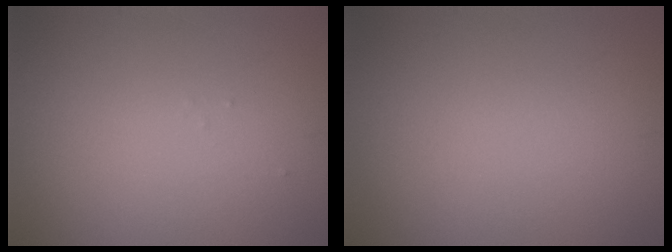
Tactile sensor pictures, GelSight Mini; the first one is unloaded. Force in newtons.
{"total": 0.0}